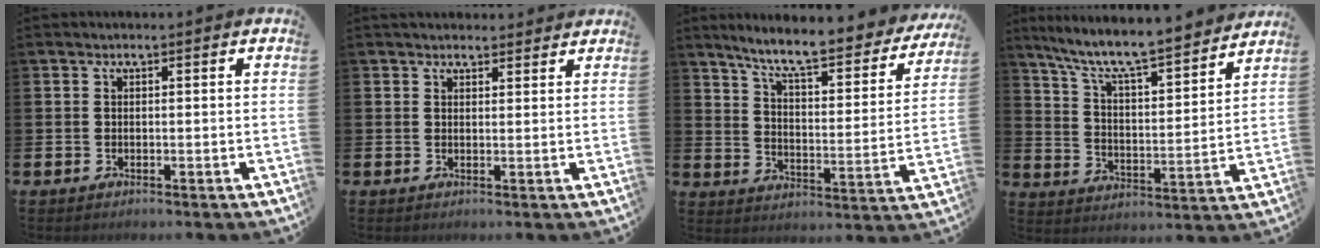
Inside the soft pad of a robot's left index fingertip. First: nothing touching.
{"total": 2.1, "force": [2.0, 0.7, 0.0], "torque": [0.005, -0.007, 0.035]}
{"total": 8.3, "force": [7.4, 0.9, 3.6], "torque": [-0.099, -0.057, 0.121]}
{"total": 8.8, "force": [8.0, 0.9, 3.4], "torque": [-0.097, -0.063, 0.133]}